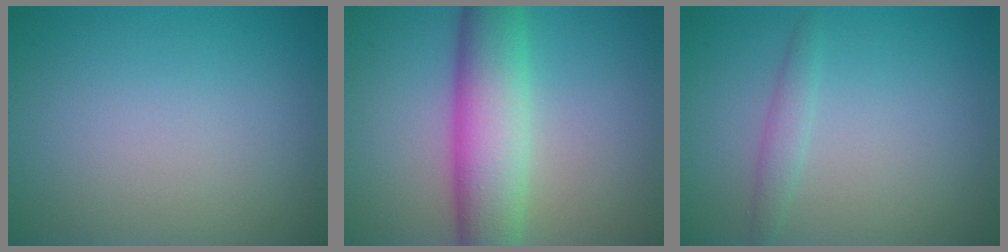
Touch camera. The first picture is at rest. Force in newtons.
{"total": 8.0, "press": 8.0, "slide": 0.2}
{"total": 1.3, "press": 1.3, "slide": 0.0}